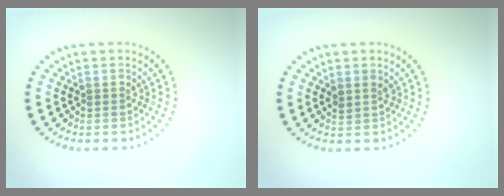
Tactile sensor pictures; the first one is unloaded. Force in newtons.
{"total": 1.0, "press": 0.9, "slide": 0.5}